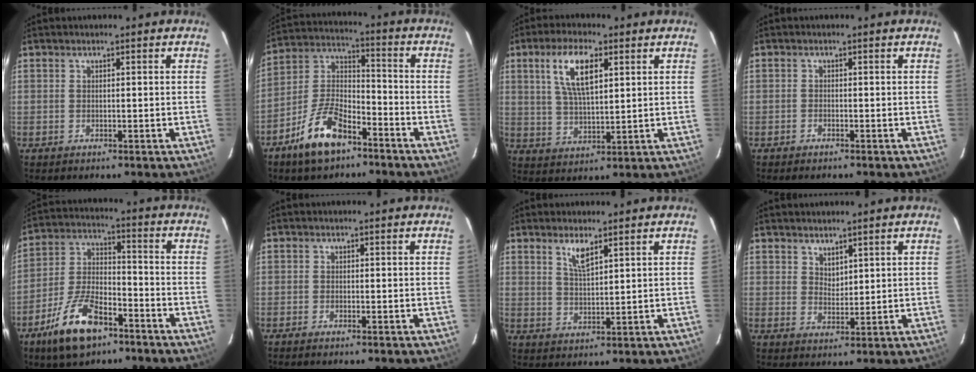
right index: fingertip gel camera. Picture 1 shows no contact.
{"total": 12.6, "force": [-8.0, 5.7, 7.9], "torque": [-0.166, 0.020, -0.143]}
{"total": 9.5, "force": [3.7, 3.5, 8.0], "torque": [-0.153, 0.009, 0.073]}
{"total": 1.1, "force": [-0.9, 0.4, 0.1], "torque": [-0.009, 0.002, -0.019]}
{"total": 14.1, "force": [-8.9, 6.2, 9.0], "torque": [-0.191, 0.002, -0.159]}
{"total": 1.0, "force": [-0.9, 0.0, 0.5], "torque": [-0.014, -0.001, -0.019]}
{"total": 4.0, "force": [2.5, 1.1, 2.9], "torque": [-0.055, -0.001, 0.050]}
{"total": 2.7, "force": [2.1, 1.4, 0.7], "torque": [-0.008, 0.002, 0.040]}